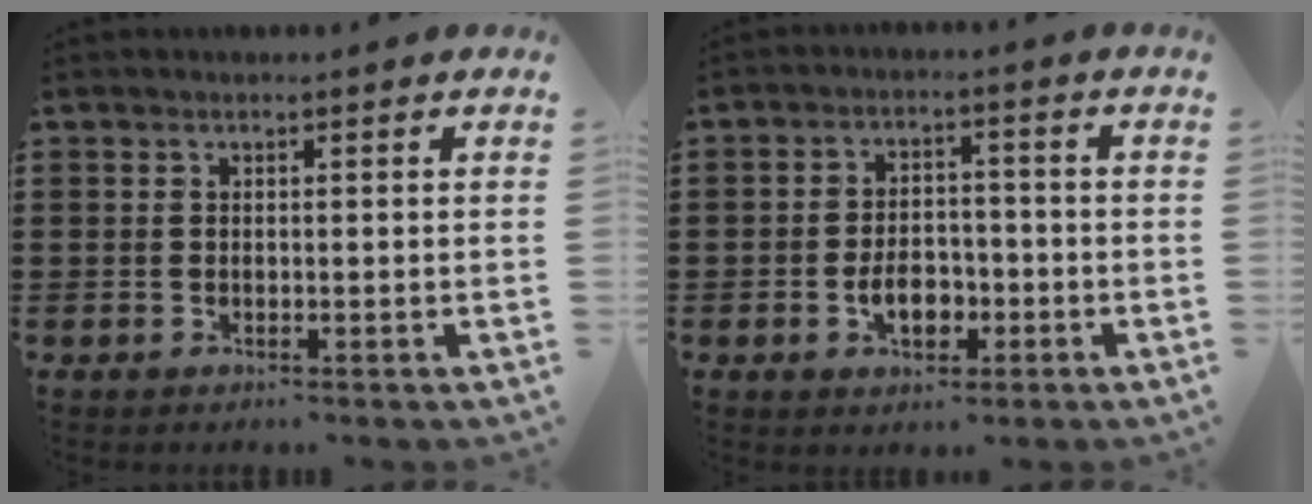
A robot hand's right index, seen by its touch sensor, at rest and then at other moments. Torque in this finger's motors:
{"motor_torque": [1.07, 1.06, 0.36, 0.07]}